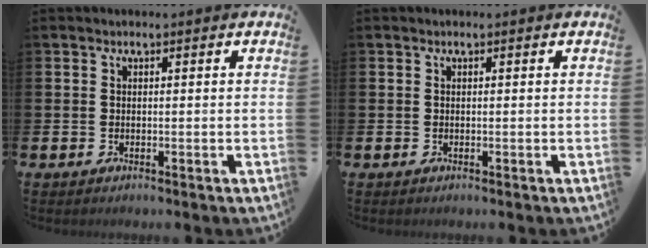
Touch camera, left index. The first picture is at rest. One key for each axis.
{"total": 0.0}